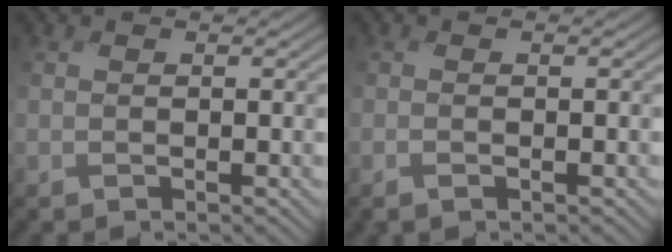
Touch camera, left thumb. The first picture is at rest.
{"total": 0.6, "force": [-0.3, -0.4, 0.4], "torque": [-0.010, 0.006, -0.010]}